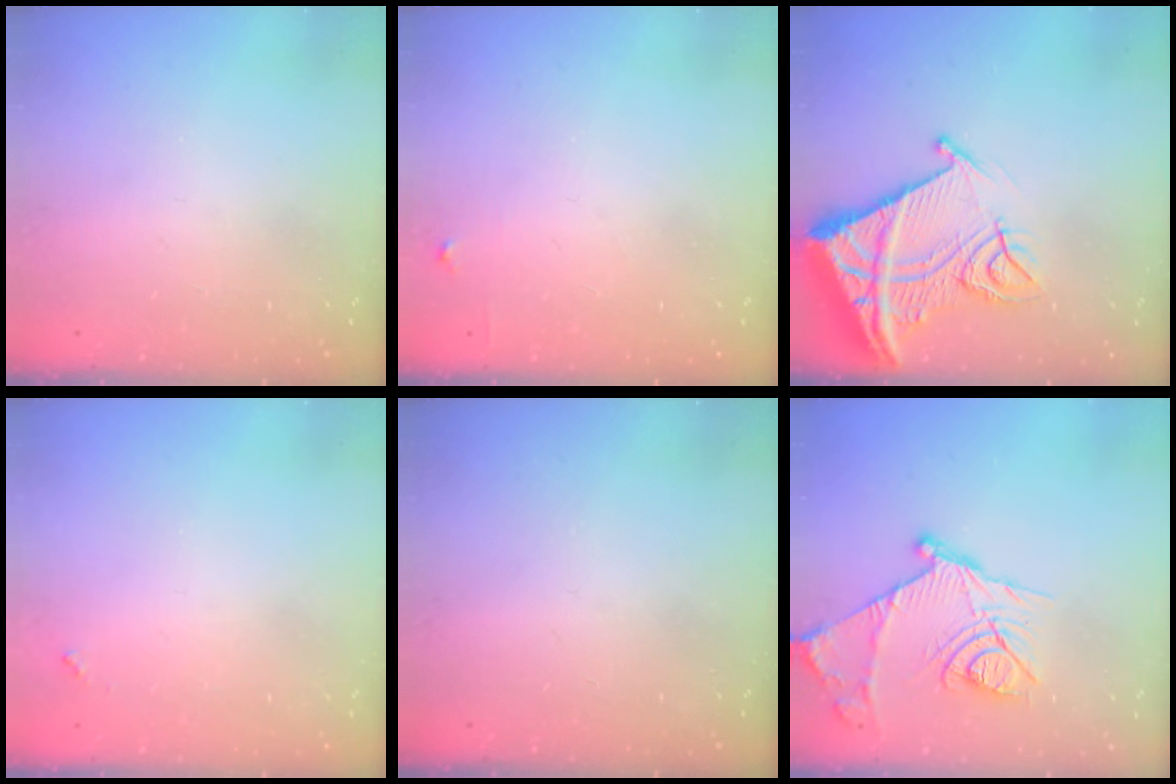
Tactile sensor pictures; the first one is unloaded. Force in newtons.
{"total": 4.8, "press": 4.8, "slide": 0.7}
{"total": 19.6, "press": 19.5, "slide": 2.1}
{"total": 3.5, "press": 3.5, "slide": 0.3}
{"total": 0.0}
{"total": 17.6, "press": 17.6, "slide": 1.2}